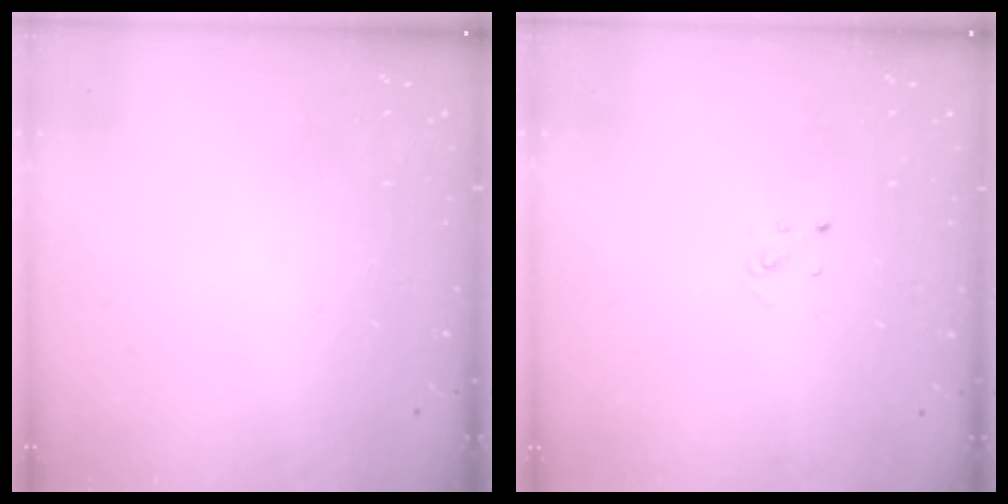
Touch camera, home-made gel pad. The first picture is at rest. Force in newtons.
{"total": 2.0, "press": 2.0, "slide": 0.1}